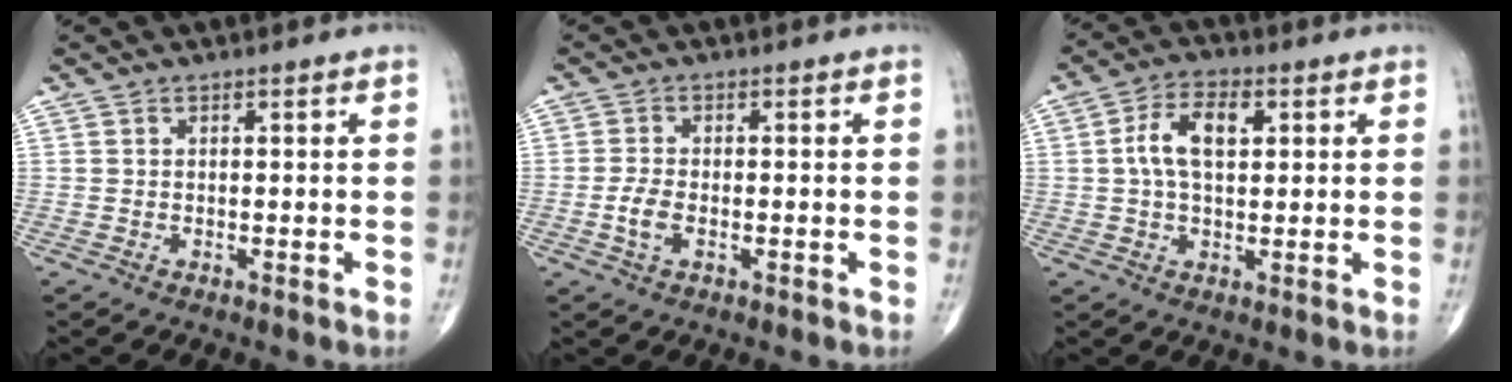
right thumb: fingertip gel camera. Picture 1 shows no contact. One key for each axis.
{"total": 3.5, "fx": -1.0, "fy": 1.8, "fz": 2.9, "tx": -0.062, "ty": 0.005, "tz": -0.020}
{"total": 8.0, "fx": 1.6, "fy": 4.4, "fz": 6.5, "tx": -0.119, "ty": 0.012, "tz": 0.027}